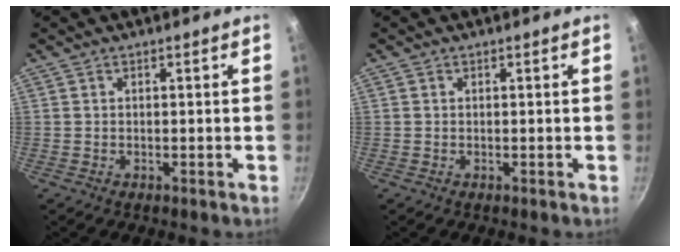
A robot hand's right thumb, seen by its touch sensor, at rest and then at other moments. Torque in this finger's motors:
{"motor_torque": [0.22, 0.11, -0.56, 0.47, -0.02]}